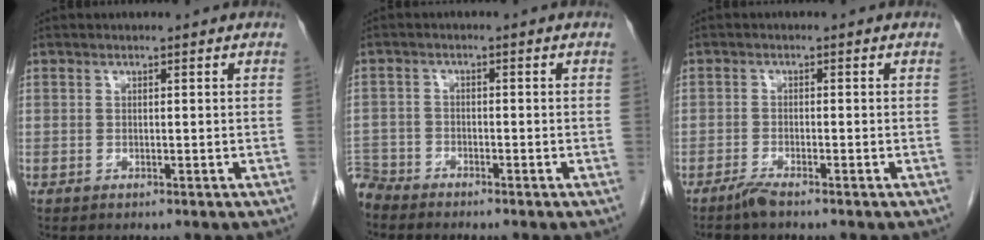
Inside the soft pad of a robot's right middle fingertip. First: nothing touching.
{"total": 4.3, "force": [-4.2, 1.0, -0.2], "torque": [0.006, -0.011, -0.084]}
{"total": 2.1, "force": [-1.8, -0.1, 1.1], "torque": [-0.031, -0.005, -0.037]}